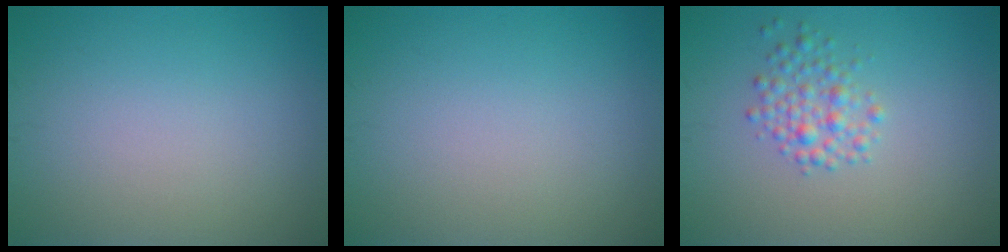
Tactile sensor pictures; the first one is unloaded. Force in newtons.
{"total": 0.0}
{"total": 2.4, "press": 2.4, "slide": 0.1}